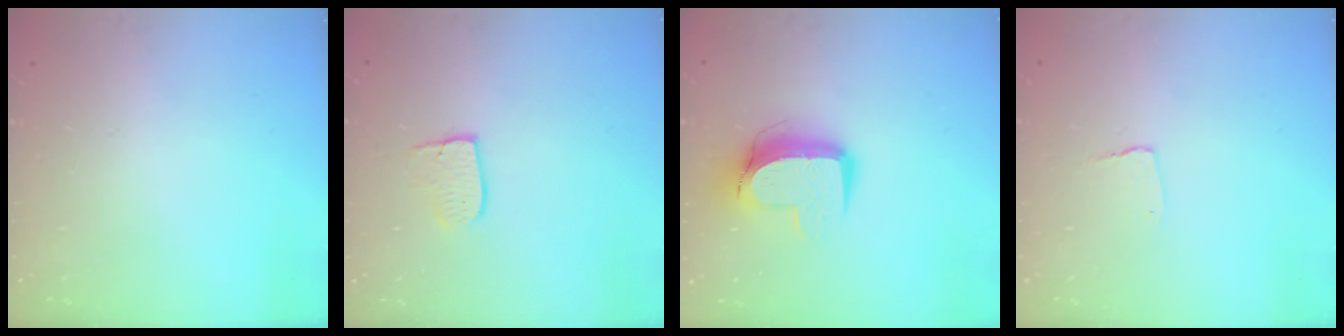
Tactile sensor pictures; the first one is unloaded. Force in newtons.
{"total": 5.9, "press": 5.9, "slide": 0.3}
{"total": 10.7, "press": 10.7, "slide": 1.0}
{"total": 2.7, "press": 2.7, "slide": 0.2}